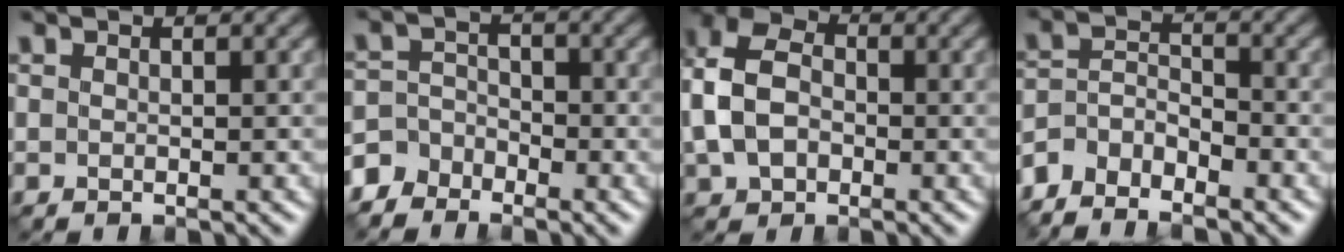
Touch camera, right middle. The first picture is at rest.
{"total": 4.4, "force": [-3.5, 2.7, 0.1], "torque": [0.023, 0.002, -0.071]}
{"total": 7.8, "force": [-0.6, 5.7, 5.3], "torque": [-0.140, 0.015, -0.026]}
{"total": 3.6, "force": [-3.3, 1.2, 1.0], "torque": [-0.022, 0.005, -0.076]}